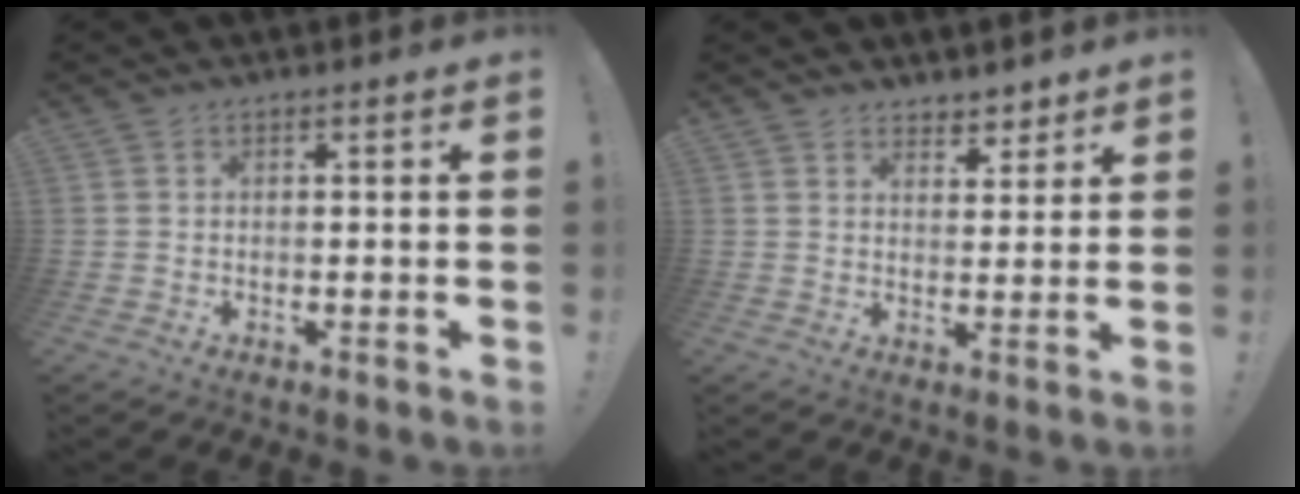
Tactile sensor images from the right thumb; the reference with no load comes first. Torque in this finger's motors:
{"motor_torque": [0.00, -0.28, -0.09, 0.12, 0.11]}